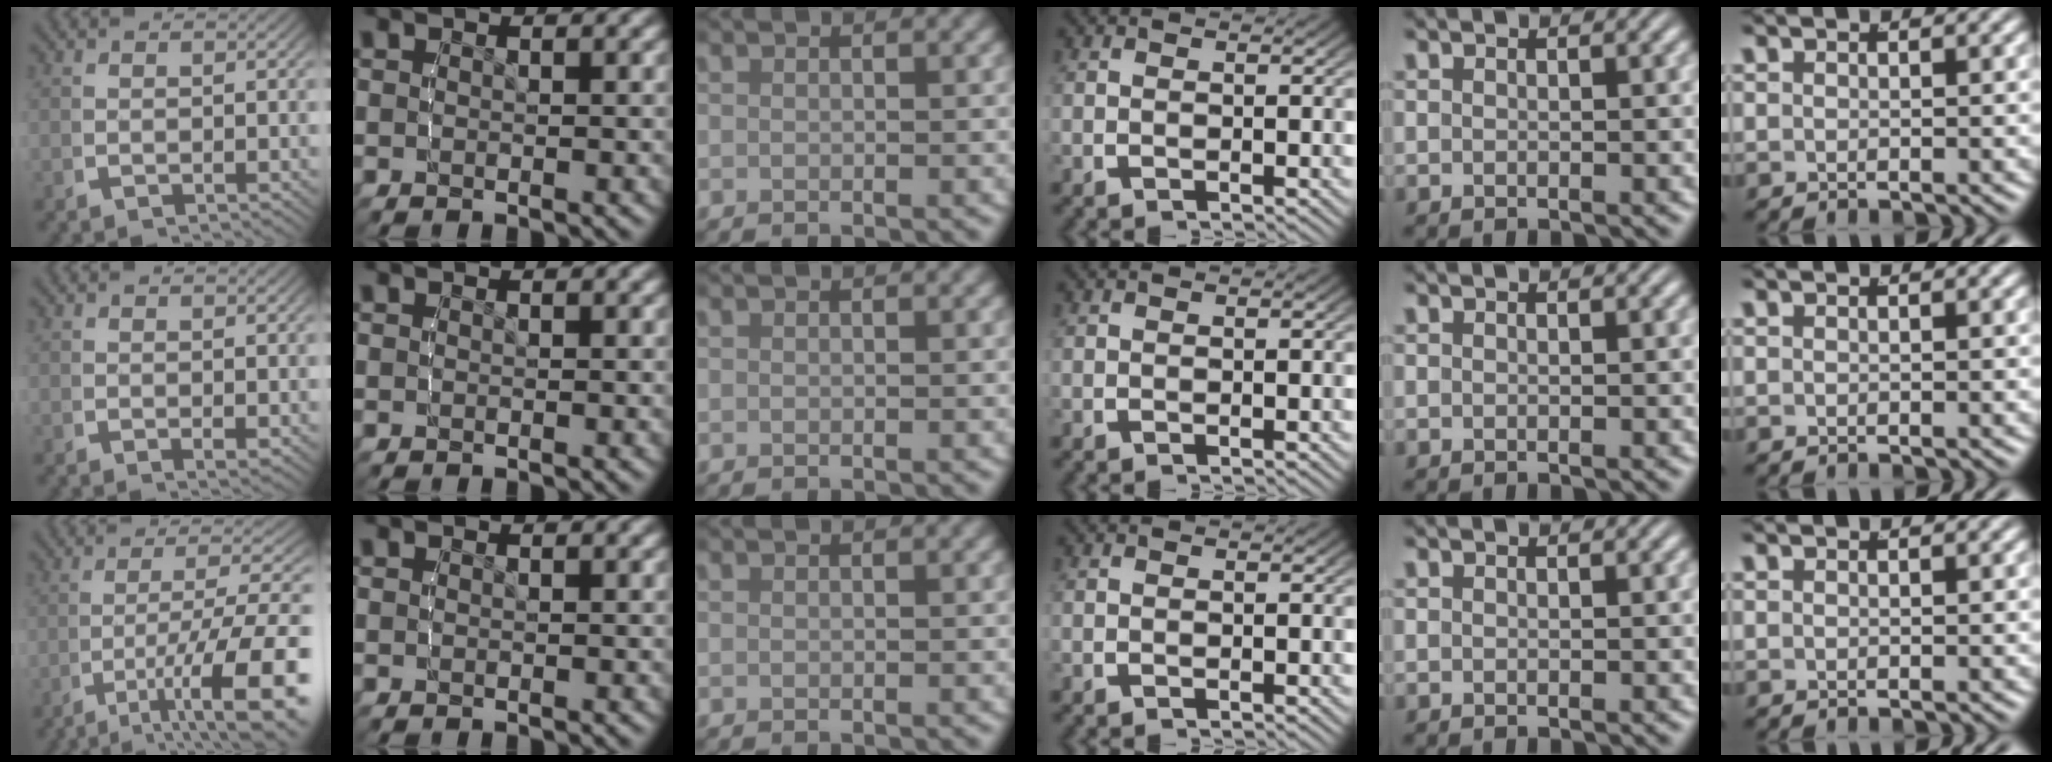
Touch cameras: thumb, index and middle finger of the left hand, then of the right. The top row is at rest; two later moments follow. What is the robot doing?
{"motion": "lift_and_place", "object": "bottle"}